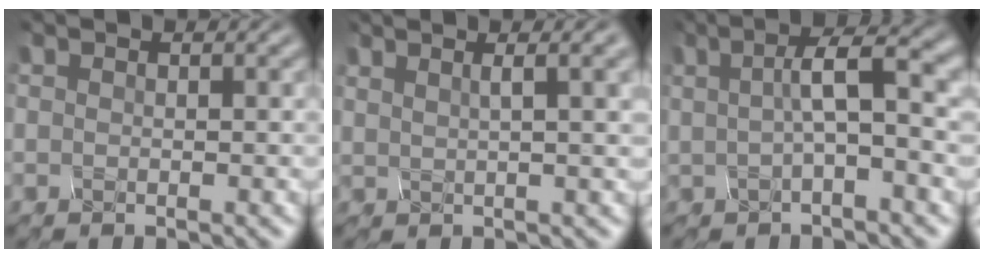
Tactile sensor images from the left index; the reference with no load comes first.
{"total": 5.6, "force": [2.8, 2.0, 4.4], "torque": [-0.048, 0.030, 0.025]}
{"total": 4.2, "force": [-0.3, 0.9, 4.1], "torque": [-0.084, 0.008, 0.004]}